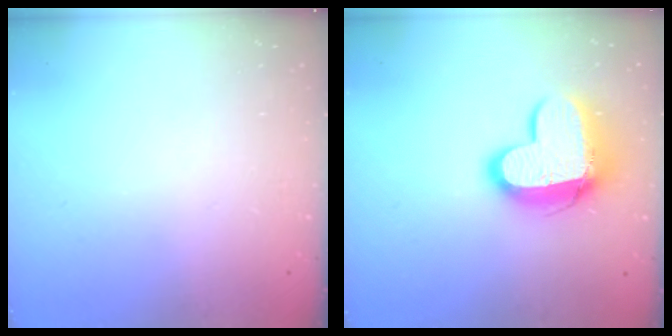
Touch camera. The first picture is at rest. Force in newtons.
{"total": 14.4, "press": 14.3, "slide": 1.4}